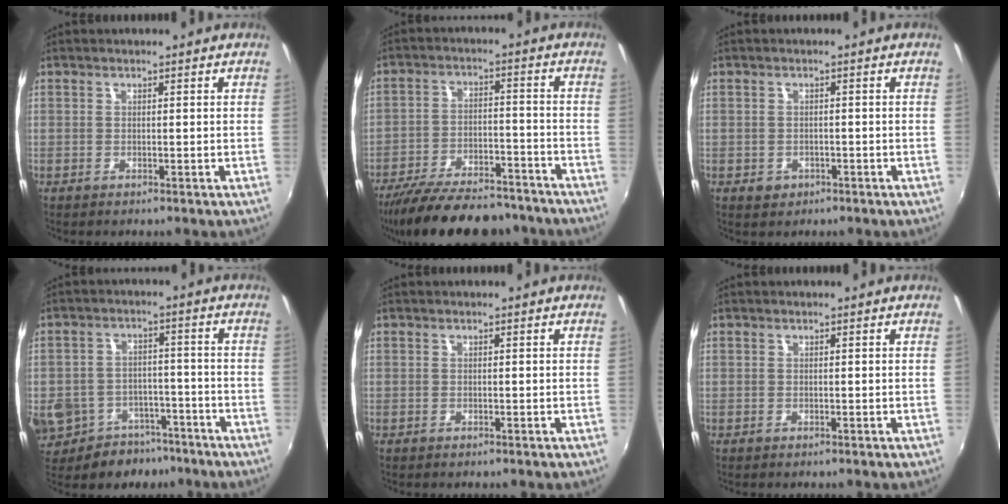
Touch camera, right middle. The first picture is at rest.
{"total": 20.6, "force": [-17.3, 6.6, 9.0], "torque": [-0.182, -0.014, -0.249]}
{"total": 2.1, "force": [-0.8, 1.8, 0.6], "torque": [-0.014, -0.003, -0.010]}
{"total": 17.7, "force": [-10.2, 12.1, 7.8], "torque": [-0.198, -0.004, -0.140]}
{"total": 0.0}
{"total": 0.0}